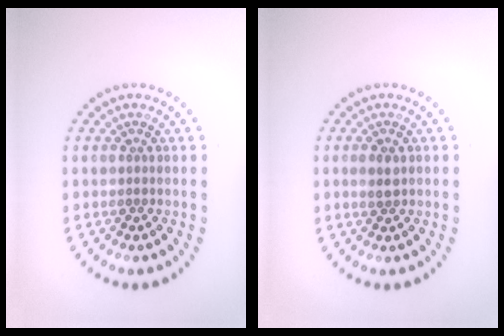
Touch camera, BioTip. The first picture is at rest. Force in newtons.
{"total": 1.3, "press": 1.3, "slide": 0.3}